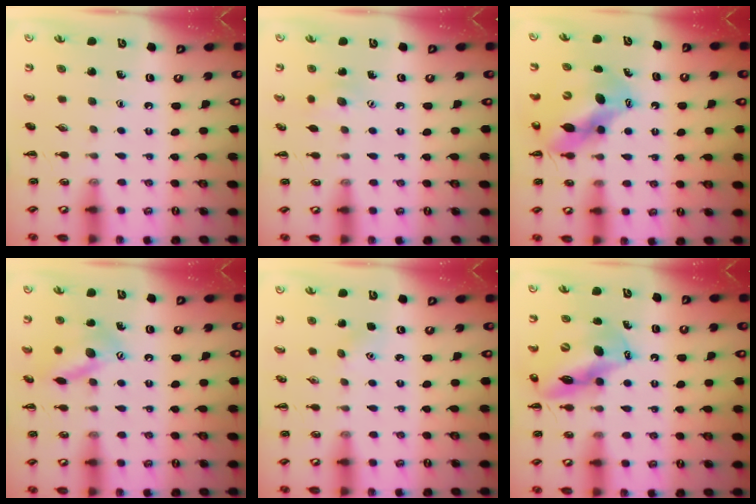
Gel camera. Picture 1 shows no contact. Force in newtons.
{"total": 6.5, "press": 6.4, "slide": 1.1}
{"total": 10.9, "press": 10.6, "slide": 2.7}
{"total": 13.4, "press": 13.2, "slide": 2.5}
{"total": 3.9, "press": 3.8, "slide": 0.9}
{"total": 13.7, "press": 13.1, "slide": 4.0}